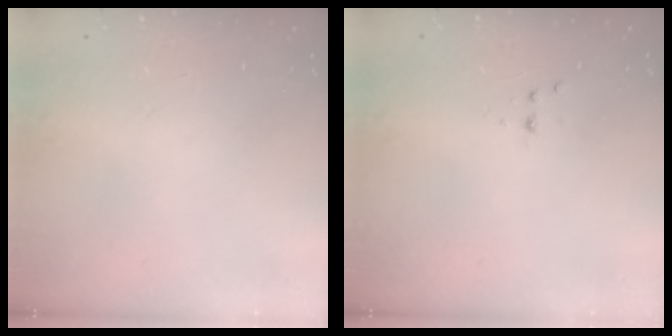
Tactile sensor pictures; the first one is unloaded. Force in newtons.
{"total": 2.9, "press": 2.7, "slide": 1.0}